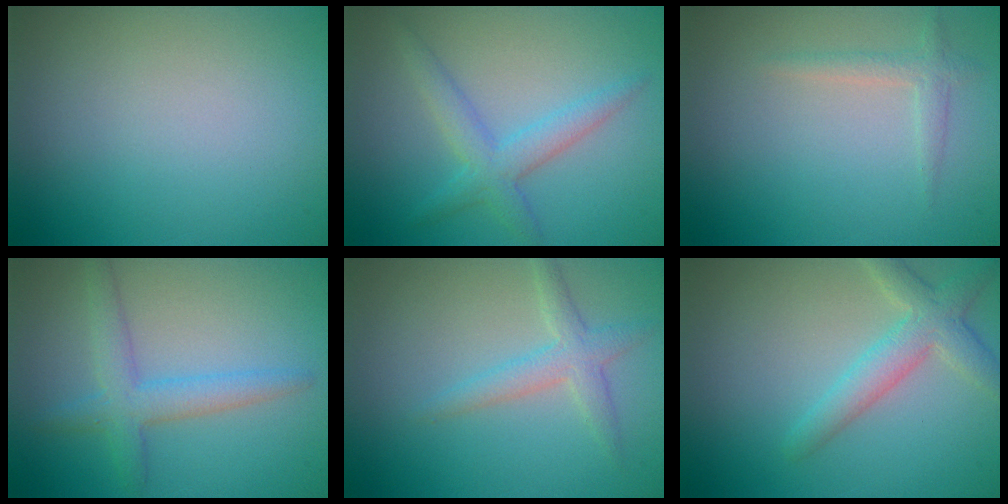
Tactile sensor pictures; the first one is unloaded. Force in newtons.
{"total": 3.0, "press": 3.0, "slide": 0.0}
{"total": 1.3, "press": 1.3, "slide": 0.1}
{"total": 2.6, "press": 2.6, "slide": 0.2}
{"total": 2.3, "press": 2.3, "slide": 0.0}
{"total": 3.3, "press": 3.3, "slide": 0.2}